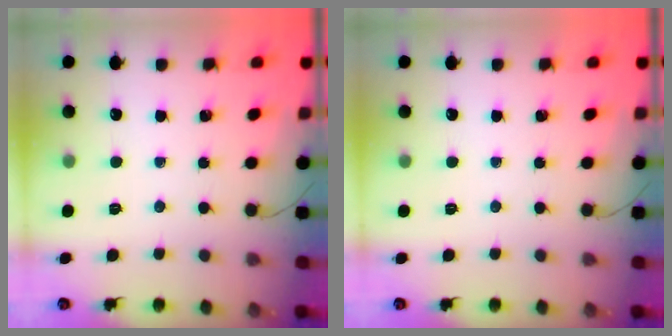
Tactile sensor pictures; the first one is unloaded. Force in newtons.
{"total": 0.0}